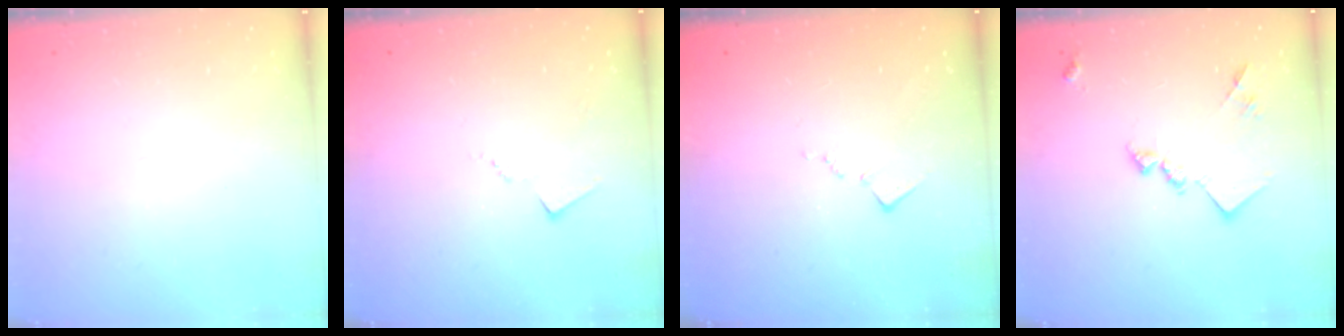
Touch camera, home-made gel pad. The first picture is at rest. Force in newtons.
{"total": 7.5, "press": 7.4, "slide": 0.3}
{"total": 8.0, "press": 8.0, "slide": 0.4}
{"total": 13.9, "press": 13.8, "slide": 0.9}